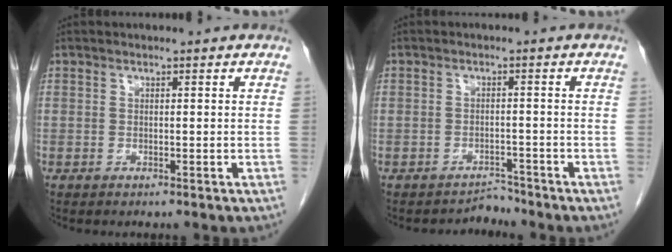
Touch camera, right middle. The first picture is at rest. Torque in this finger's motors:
{"motor_torque": [-0.76, -0.08, -0.37, -0.08]}